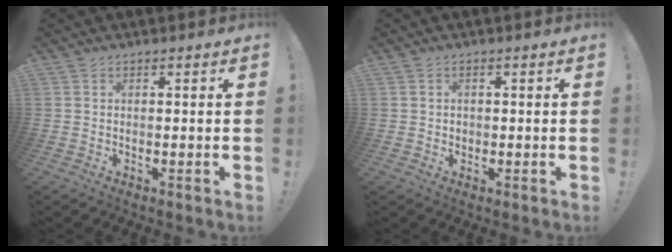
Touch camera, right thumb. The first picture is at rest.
{"total": 1.3, "force": [0.2, 1.2, 0.3], "torque": [-0.003, -0.001, 0.001]}